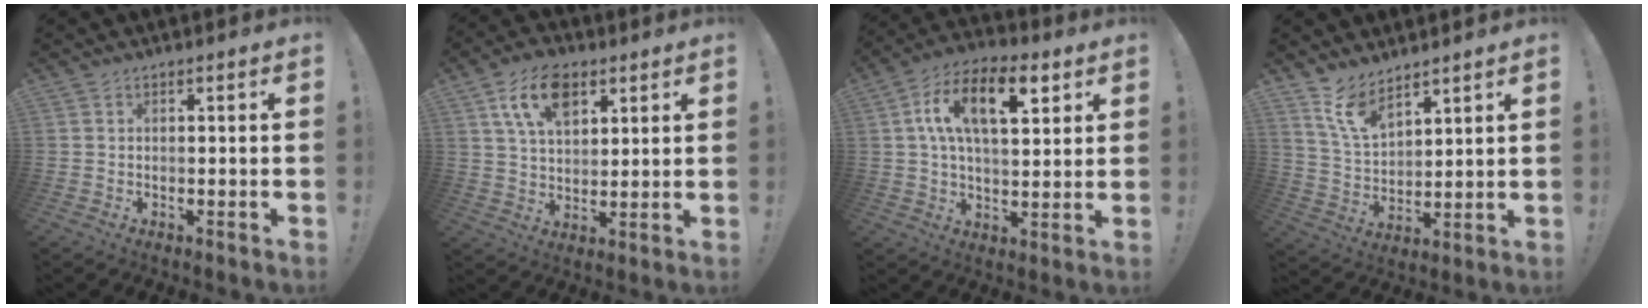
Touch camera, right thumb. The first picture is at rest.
{"total": 13.1, "force": [6.3, 8.0, 8.2], "torque": [-0.137, -0.006, 0.118]}
{"total": 15.7, "force": [5.6, 7.6, 12.5], "torque": [-0.216, -0.001, 0.092]}
{"total": 9.8, "force": [7.6, 4.4, 4.2], "torque": [-0.098, -0.042, 0.151]}